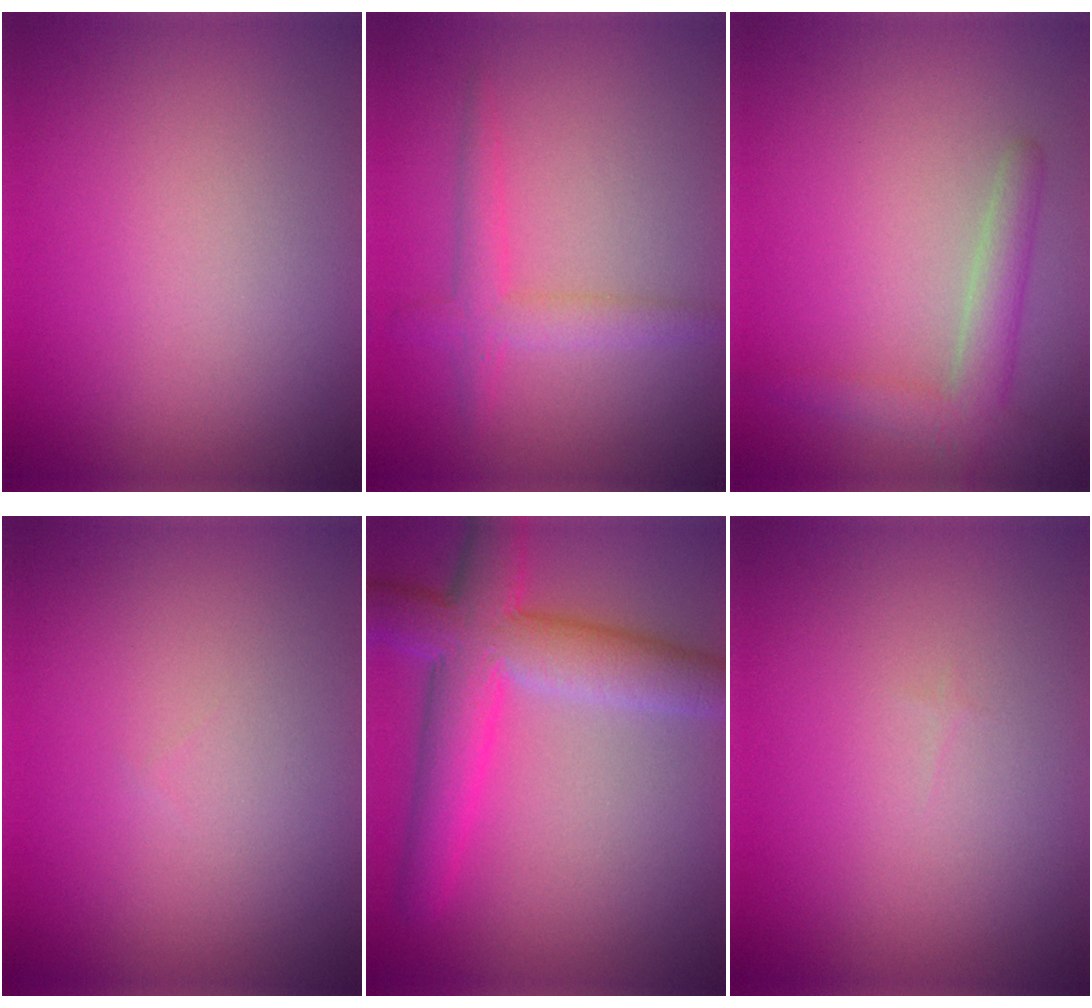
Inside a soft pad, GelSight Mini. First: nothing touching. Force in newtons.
{"total": 2.0, "press": 2.0, "slide": 0.1}
{"total": 3.0, "press": 3.0, "slide": 0.1}
{"total": 0.0}
{"total": 7.6, "press": 7.6, "slide": 0.4}
{"total": 0.0}